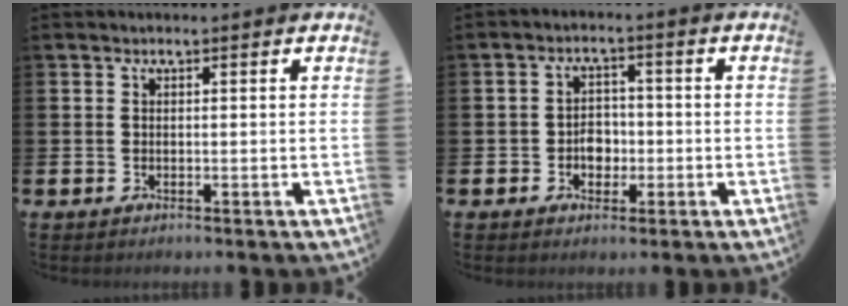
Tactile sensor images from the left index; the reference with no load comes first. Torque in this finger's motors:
{"motor_torque": [0.57, 0.09, 0.08, 0.01]}